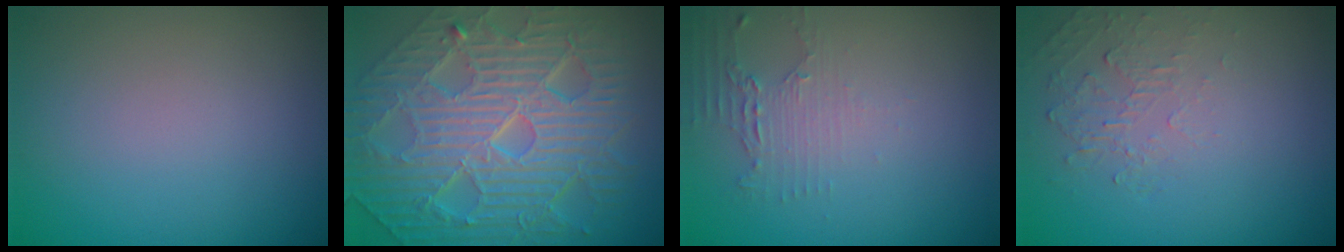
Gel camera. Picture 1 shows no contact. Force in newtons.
{"total": 11.7, "press": 7.6, "slide": 8.9}
{"total": 2.3, "press": 1.7, "slide": 1.5}
{"total": 1.9, "press": 0.5, "slide": 1.9}